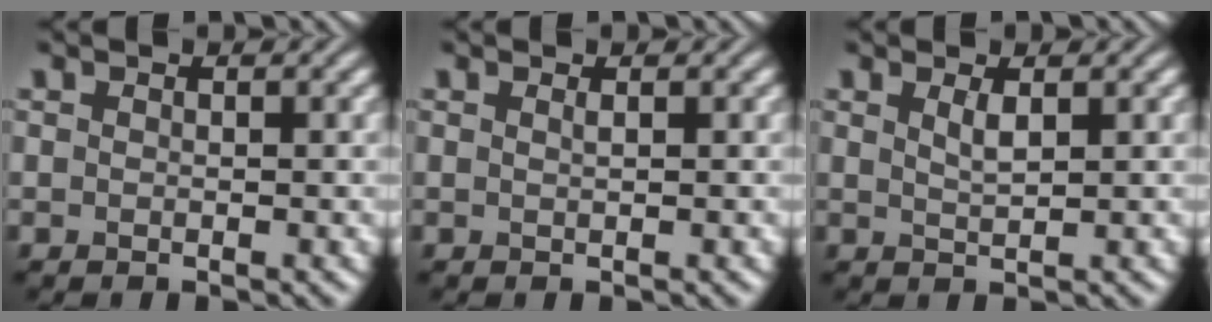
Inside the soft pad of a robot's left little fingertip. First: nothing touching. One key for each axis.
{"total": 0.5, "fx": 0.3, "fy": 0.2, "fz": 0.4, "tx": -0.004, "ty": 0.001, "tz": 0.004}
{"total": 1.4, "fx": 0.7, "fy": 0.3, "fz": 1.1, "tx": -0.022, "ty": 0.000, "tz": 0.013}